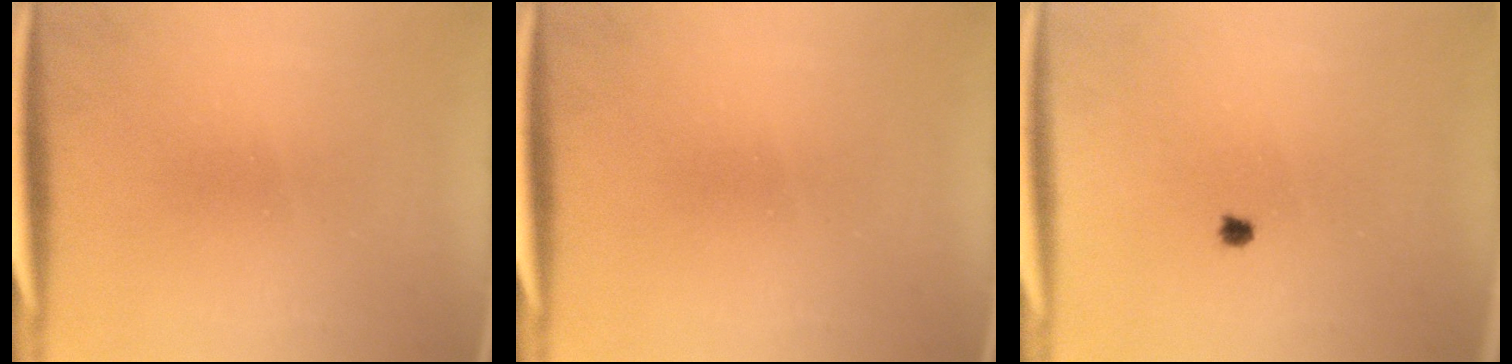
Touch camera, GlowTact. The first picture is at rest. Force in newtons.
{"total": 0.0}
{"total": 0.6}